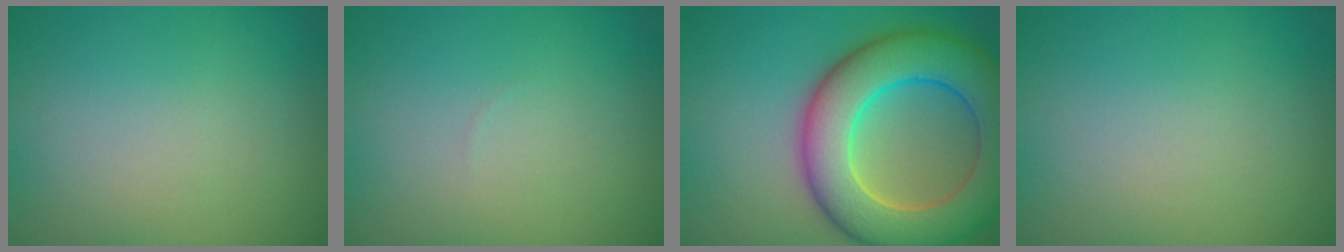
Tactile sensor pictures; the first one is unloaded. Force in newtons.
{"total": 0.0}
{"total": 11.1, "press": 11.1, "slide": 0.4}
{"total": 0.0}